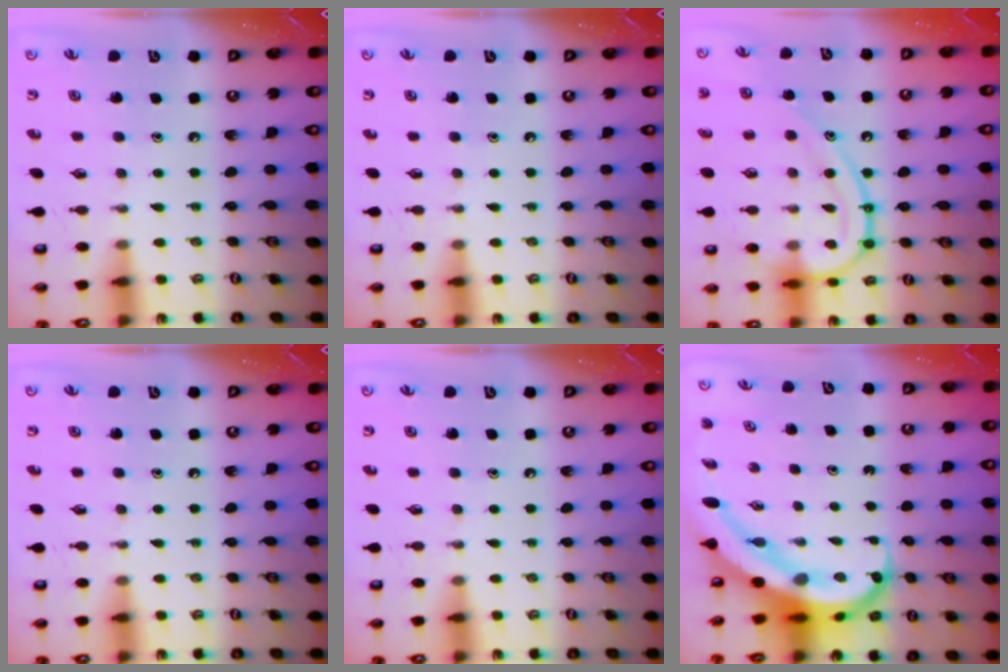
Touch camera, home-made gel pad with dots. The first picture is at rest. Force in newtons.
{"total": 0.0}
{"total": 16.4, "press": 16.3, "slide": 1.4}
{"total": 0.0}
{"total": 0.0}
{"total": 11.5, "press": 11.3, "slide": 2.2}